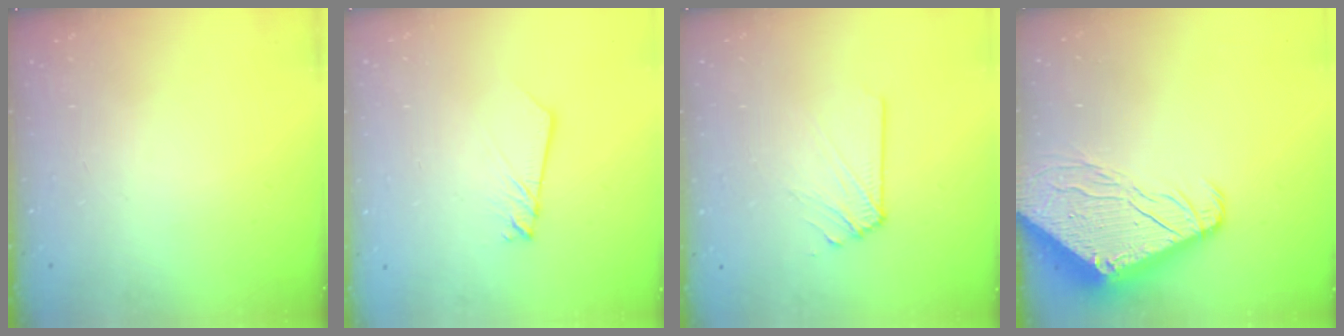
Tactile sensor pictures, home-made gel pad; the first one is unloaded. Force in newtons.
{"total": 2.7, "press": 2.6, "slide": 0.3}
{"total": 2.9, "press": 2.8, "slide": 0.5}
{"total": 10.5, "press": 10.4, "slide": 1.2}